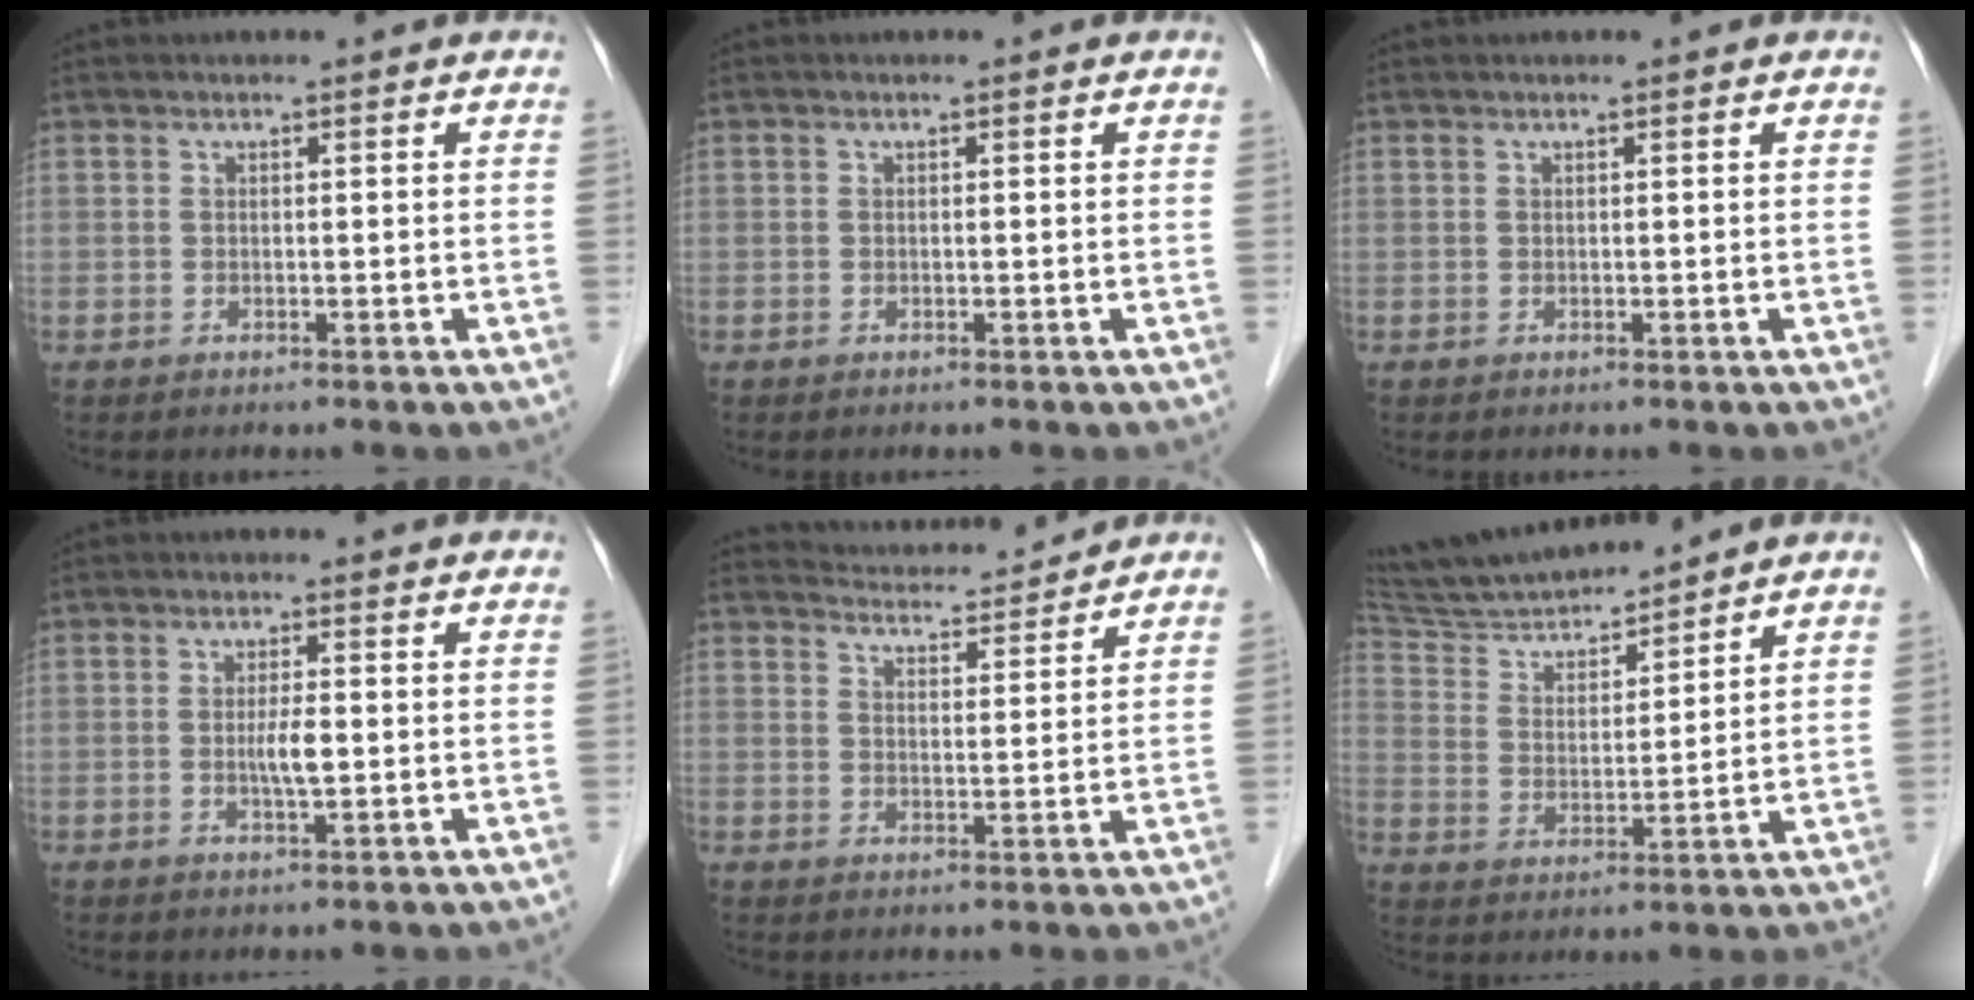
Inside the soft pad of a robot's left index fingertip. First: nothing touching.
{"total": 0.0}
{"total": 0.0}
{"total": 3.0, "force": [-0.3, 0.4, 2.9], "torque": [-0.057, -0.003, -0.004]}
{"total": 7.5, "force": [7.4, 0.4, 0.7], "torque": [-0.018, 0.011, 0.112]}
{"total": 12.3, "force": [11.6, 1.5, 3.8], "torque": [-0.073, 0.014, 0.218]}